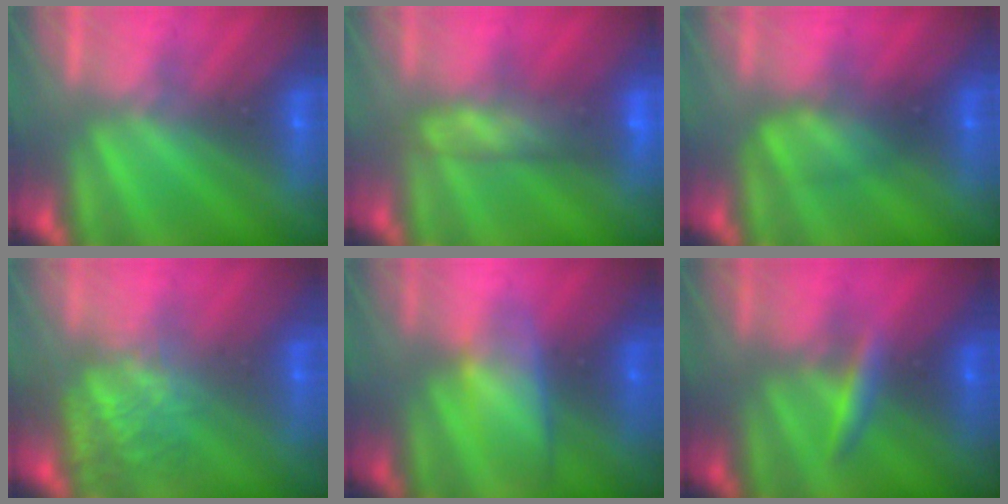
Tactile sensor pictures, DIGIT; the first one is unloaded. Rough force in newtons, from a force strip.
{"total": 9.1}
{"total": 2.6}
{"total": 4.8}
{"total": 2.9}
{"total": 2.7}